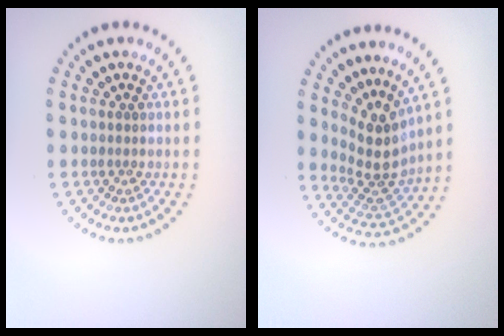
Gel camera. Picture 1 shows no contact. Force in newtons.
{"total": 3.8, "press": 2.9, "slide": 2.4}